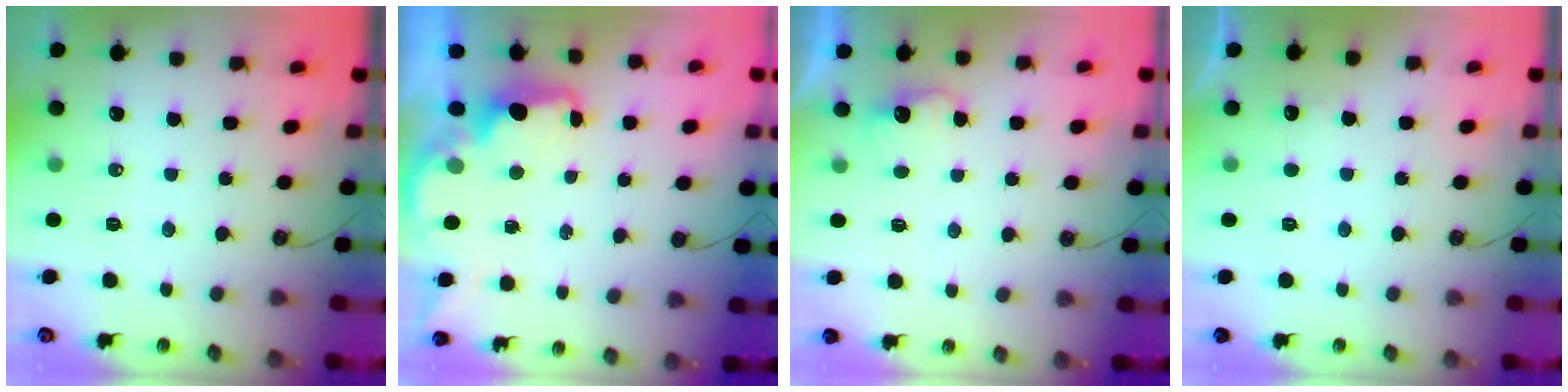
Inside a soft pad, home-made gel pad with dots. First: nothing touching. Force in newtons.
{"total": 2.0, "press": 1.8, "slide": 0.8}
{"total": 2.8, "press": 2.7, "slide": 0.8}
{"total": 3.8, "press": 3.6, "slide": 1.3}